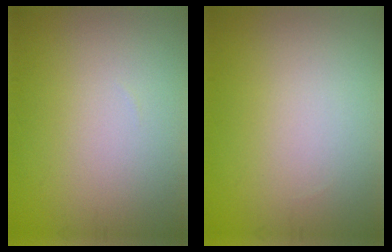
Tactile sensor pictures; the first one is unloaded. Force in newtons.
{"total": 0.0}